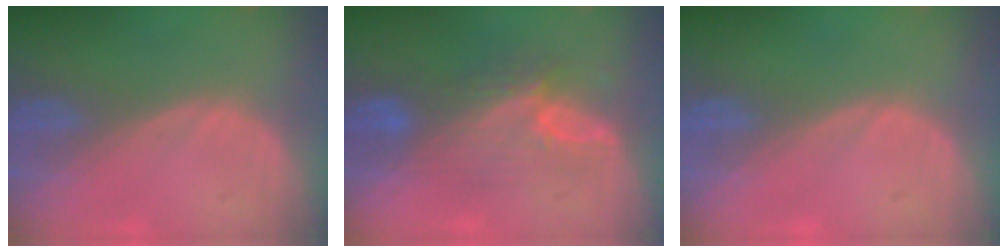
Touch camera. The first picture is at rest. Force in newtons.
{"total": 7.5, "press": 7.4, "slide": 1.3}
{"total": 0.0}